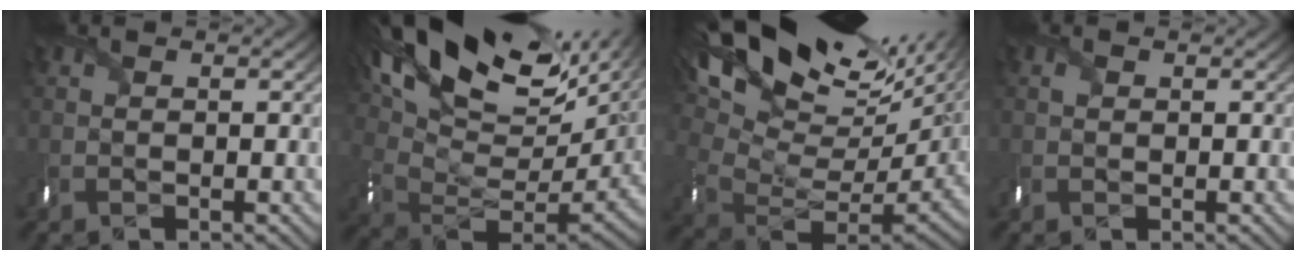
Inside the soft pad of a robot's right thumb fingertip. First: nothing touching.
{"total": 19.9, "force": [10.7, 10.1, 13.4], "torque": [-0.233, 0.016, 0.206]}
{"total": 18.6, "force": [9.6, 8.3, 13.6], "torque": [-0.223, 0.018, 0.203]}
{"total": 0.6, "force": [0.2, 0.5, 0.3], "torque": [-0.008, 0.000, 0.002]}